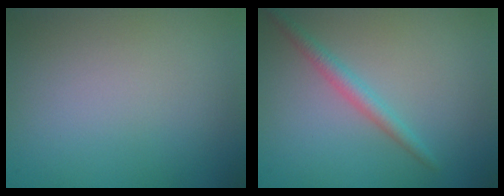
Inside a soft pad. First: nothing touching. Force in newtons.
{"total": 1.9, "press": 1.9, "slide": 0.1}